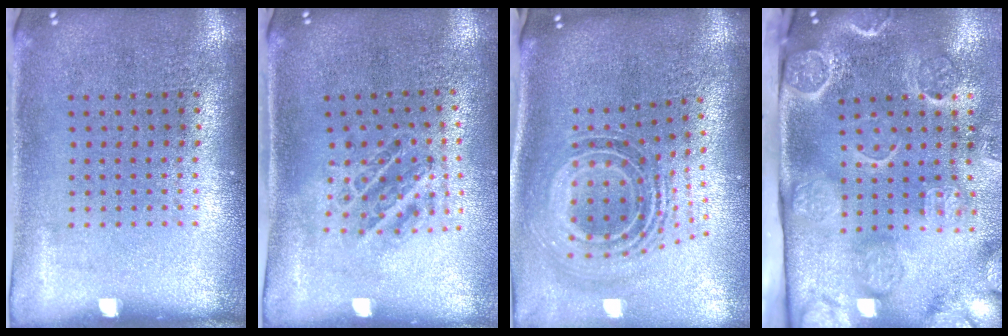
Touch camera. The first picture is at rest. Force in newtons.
{"total": 1.1, "press": 1.1, "slide": 0.2}
{"total": 1.7, "press": 1.3, "slide": 1.0}
{"total": 4.6, "press": 3.5, "slide": 2.9}